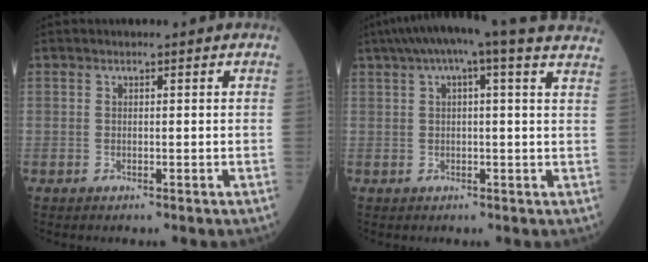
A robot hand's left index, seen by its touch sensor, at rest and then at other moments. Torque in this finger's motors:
{"motor_torque": [0.98, -1.18, 0.61, 0.13]}